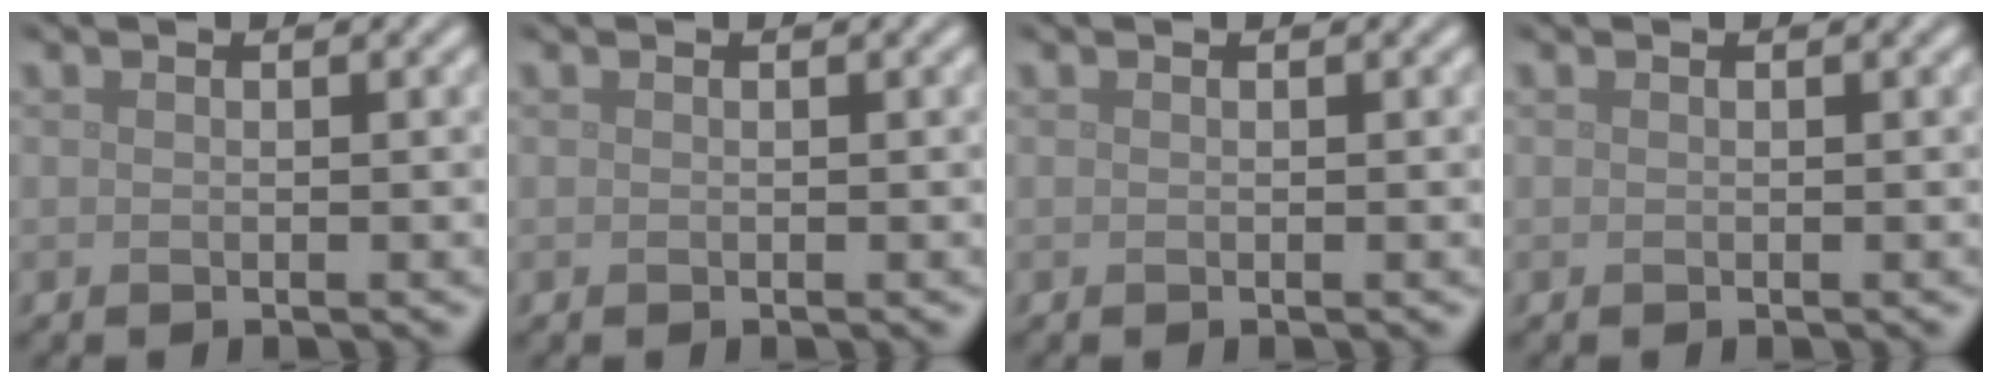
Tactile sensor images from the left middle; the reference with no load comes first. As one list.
[{"total": 0.0}, {"total": 0.0}, {"total": 0.0}]